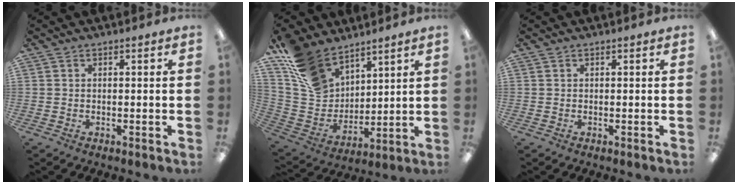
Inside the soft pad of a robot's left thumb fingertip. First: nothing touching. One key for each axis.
{"total": 15.8, "fx": 11.0, "fy": 9.7, "fz": 5.8, "tx": -0.132, "ty": -0.059, "tz": 0.221}
{"total": 0.0}